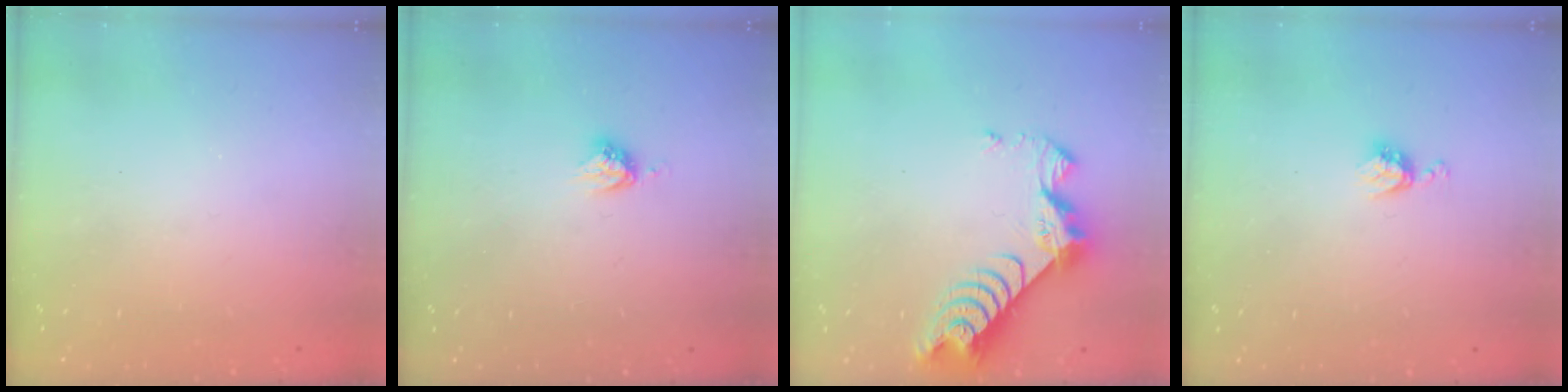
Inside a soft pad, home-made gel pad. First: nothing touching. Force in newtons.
{"total": 4.9, "press": 4.8, "slide": 0.4}
{"total": 9.3, "press": 9.2, "slide": 0.8}
{"total": 4.5, "press": 4.4, "slide": 0.7}